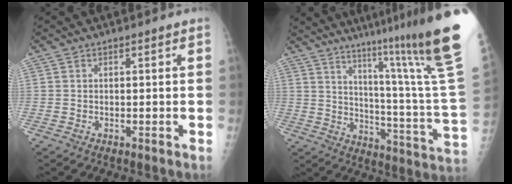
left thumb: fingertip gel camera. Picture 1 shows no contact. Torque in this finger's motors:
{"motor_torque": [3.45, 0.96, 1.40, -1.37, 0.46]}